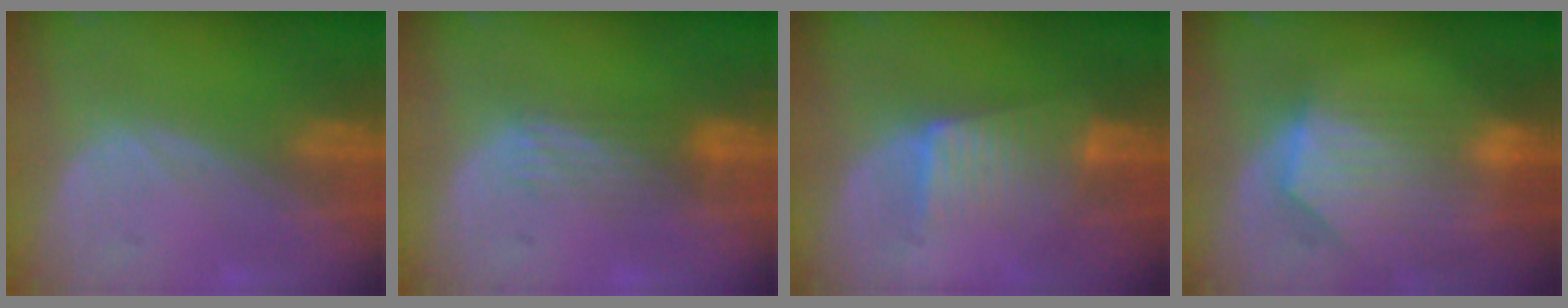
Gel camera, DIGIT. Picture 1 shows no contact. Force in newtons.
{"total": 3.9, "press": 3.2, "slide": 2.3}
{"total": 5.9, "press": 5.7, "slide": 1.7}
{"total": 9.5, "press": 8.4, "slide": 4.6}